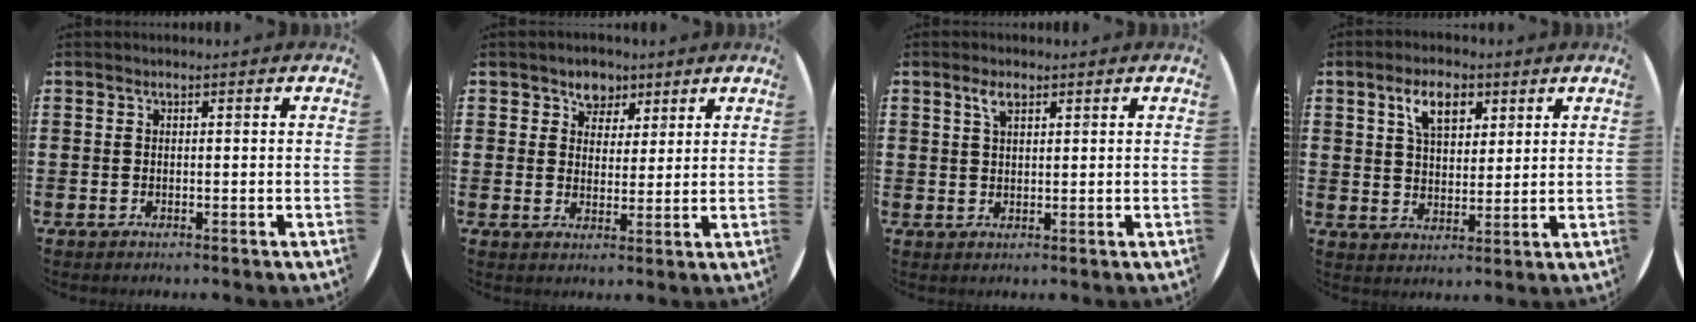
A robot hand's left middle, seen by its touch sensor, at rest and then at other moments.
{"total": 3.8, "force": [2.7, 2.6, 0.3], "torque": [-0.012, 0.006, 0.048]}
{"total": 2.4, "force": [1.5, 1.0, 1.6], "torque": [-0.028, 0.002, 0.025]}
{"total": 6.1, "force": [3.5, 3.2, 3.9], "torque": [-0.064, 0.002, 0.058]}